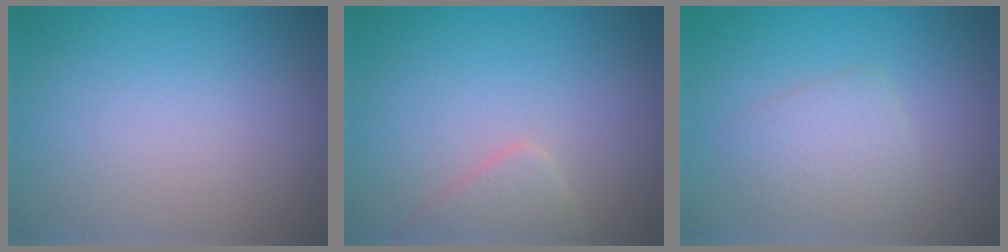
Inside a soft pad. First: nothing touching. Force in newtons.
{"total": 2.1, "press": 2.1, "slide": 0.2}
{"total": 2.6, "press": 2.6, "slide": 0.1}